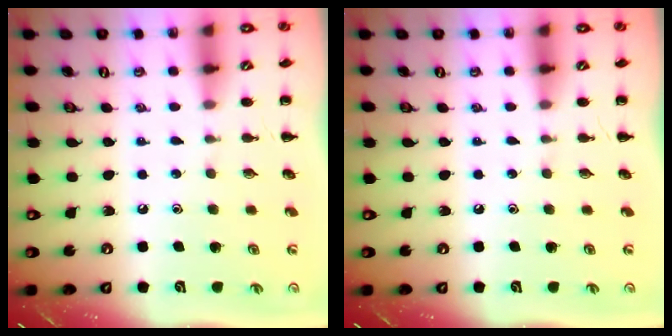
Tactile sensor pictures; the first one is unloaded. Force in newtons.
{"total": 0.0}